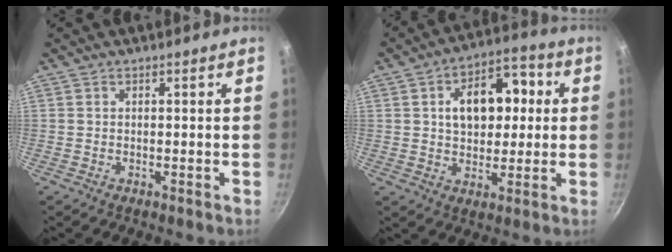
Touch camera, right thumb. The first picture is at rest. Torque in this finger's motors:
{"motor_torque": [1.60, 1.68, 1.34, -0.01, 0.07]}